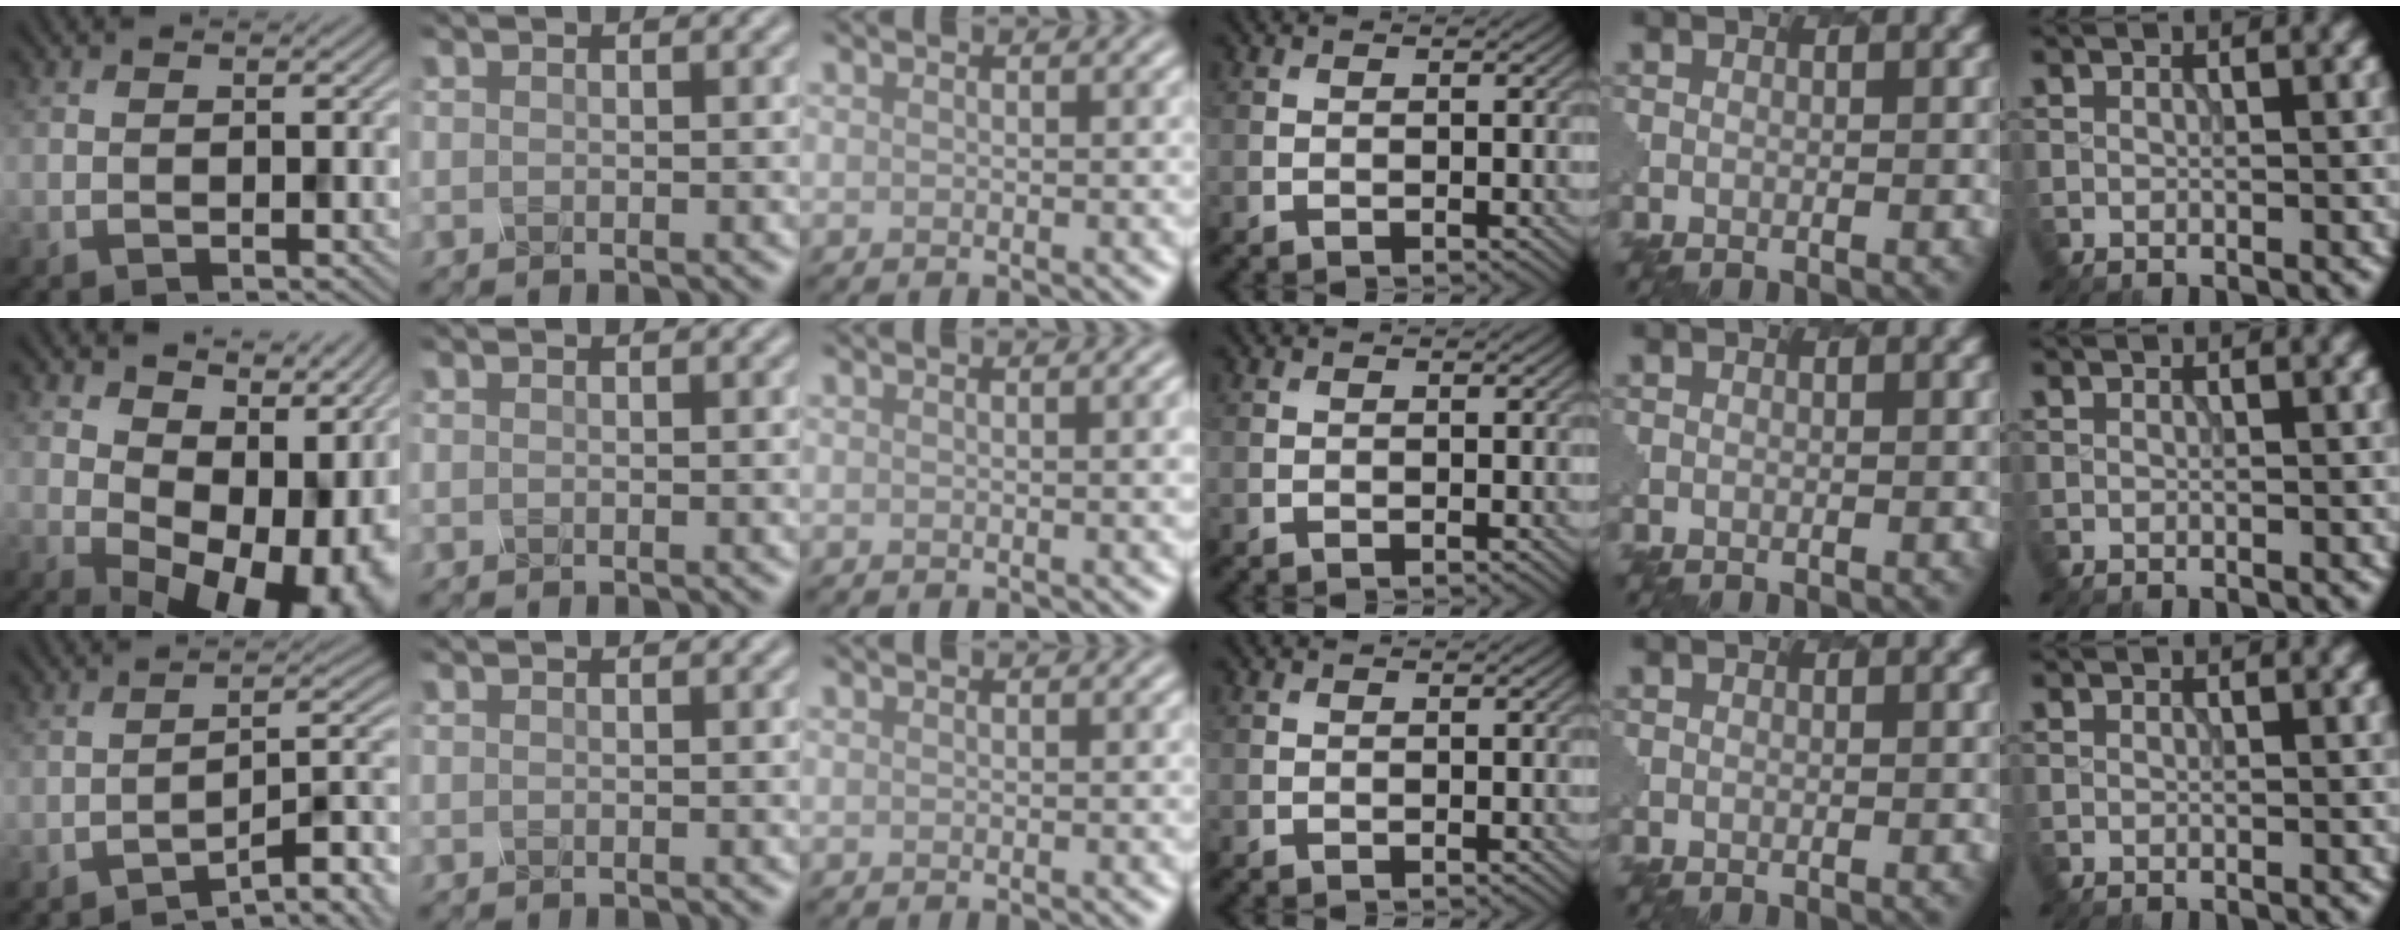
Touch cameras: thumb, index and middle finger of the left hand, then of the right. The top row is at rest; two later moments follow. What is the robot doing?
{"motion": "dispense", "object": "dispenser bottle"}